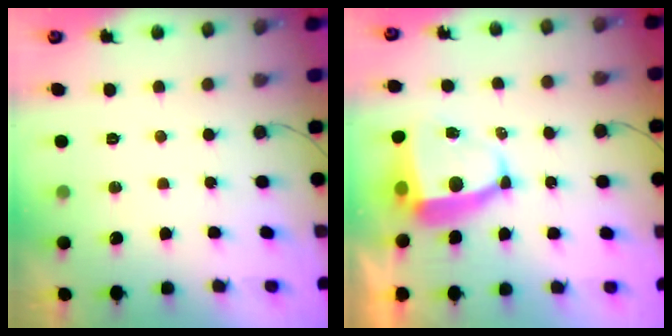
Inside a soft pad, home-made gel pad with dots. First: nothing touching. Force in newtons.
{"total": 8.6, "press": 8.5, "slide": 1.1}